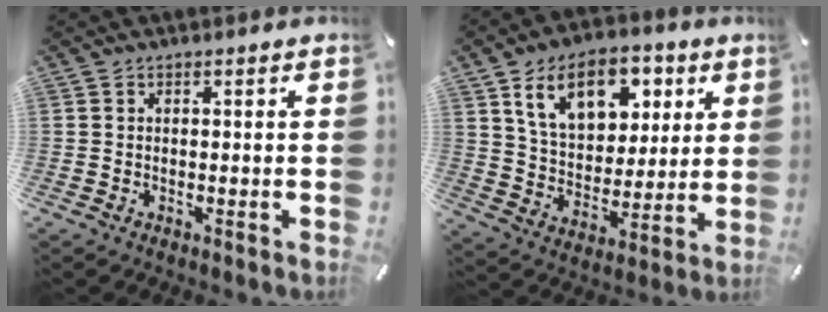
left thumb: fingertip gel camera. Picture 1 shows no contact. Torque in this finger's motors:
{"motor_torque": [2.36, 2.36, 1.39, -1.38, 0.33]}